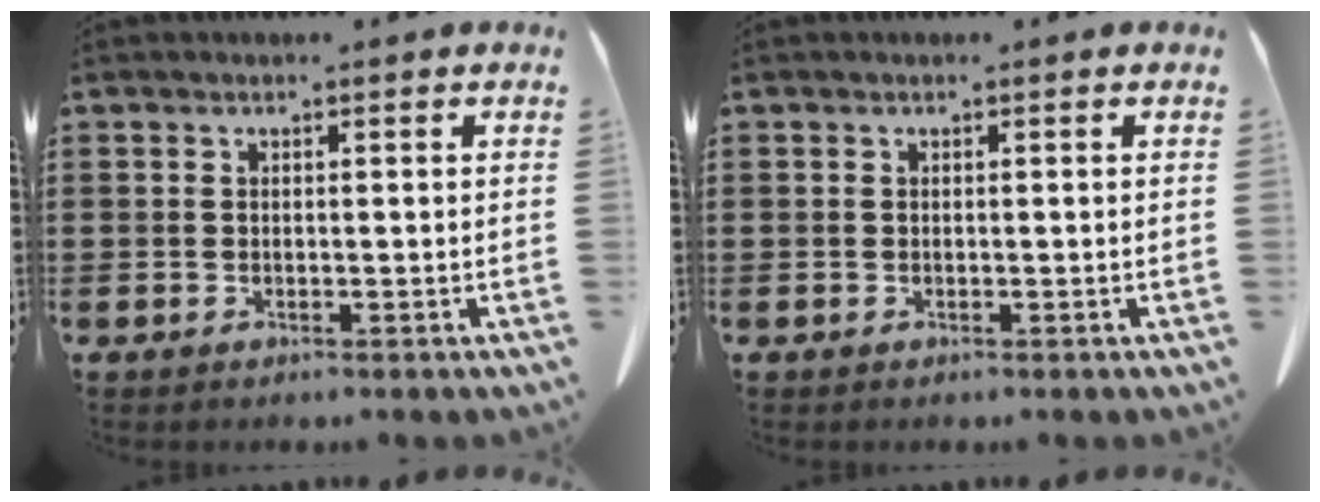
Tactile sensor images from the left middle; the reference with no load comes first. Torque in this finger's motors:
{"motor_torque": [-0.98, -1.15, 0.02, -0.01]}